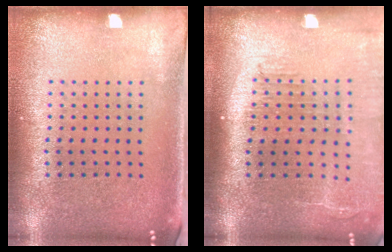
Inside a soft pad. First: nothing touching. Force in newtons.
{"total": 2.2, "press": 1.8, "slide": 1.3}